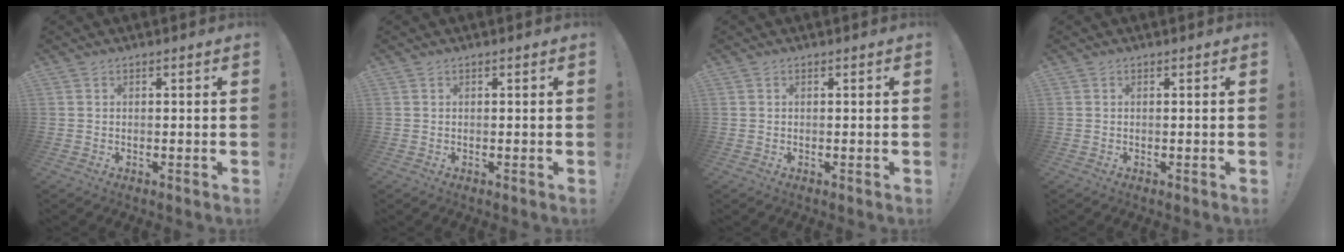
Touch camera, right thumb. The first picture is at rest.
{"total": 0.0}
{"total": 0.0}
{"total": 0.0}